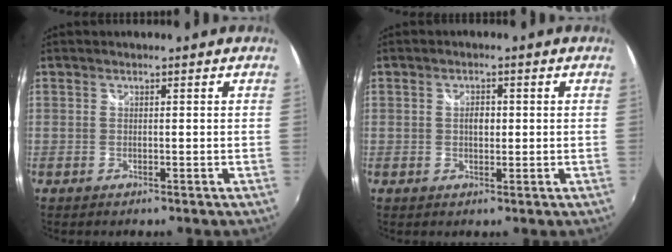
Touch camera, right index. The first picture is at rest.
{"total": 2.3, "force": [0.1, 1.5, 1.7], "torque": [-0.027, 0.005, 0.000]}